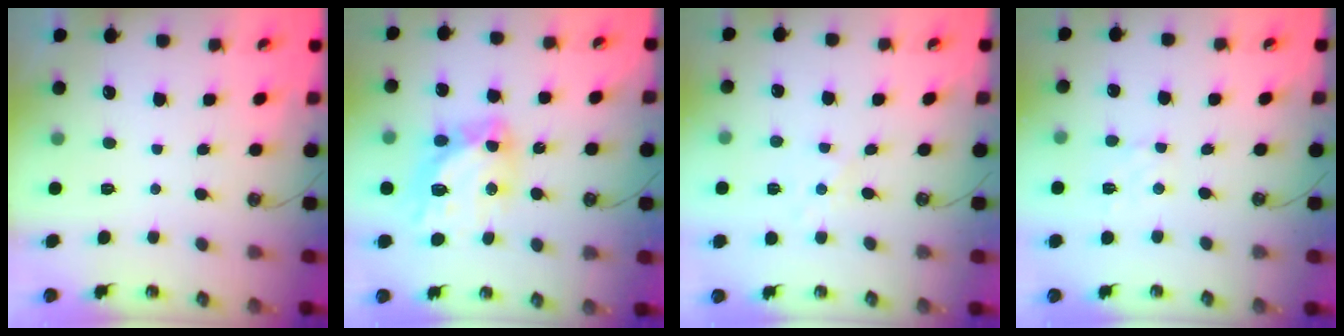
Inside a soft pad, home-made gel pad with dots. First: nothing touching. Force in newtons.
{"total": 14.2, "press": 14.2, "slide": 1.1}
{"total": 4.1, "press": 4.1, "slide": 0.4}
{"total": 2.8, "press": 2.7, "slide": 0.4}